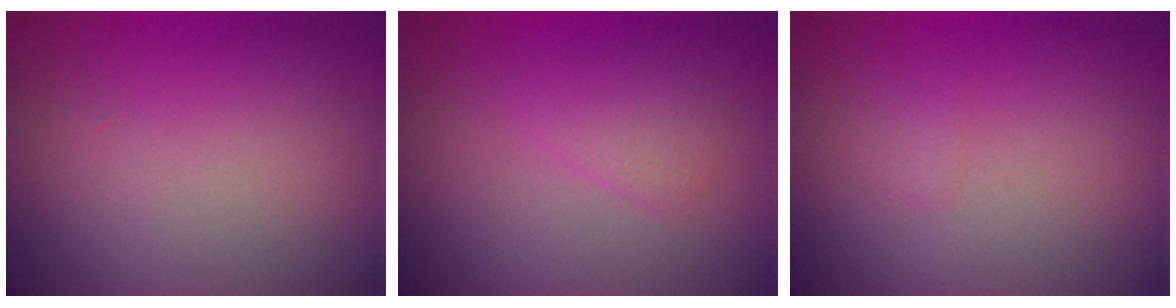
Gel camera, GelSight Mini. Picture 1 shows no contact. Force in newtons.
{"total": 1.7, "press": 1.7, "slide": 0.1}
{"total": 0.7, "press": 0.7, "slide": 0.1}